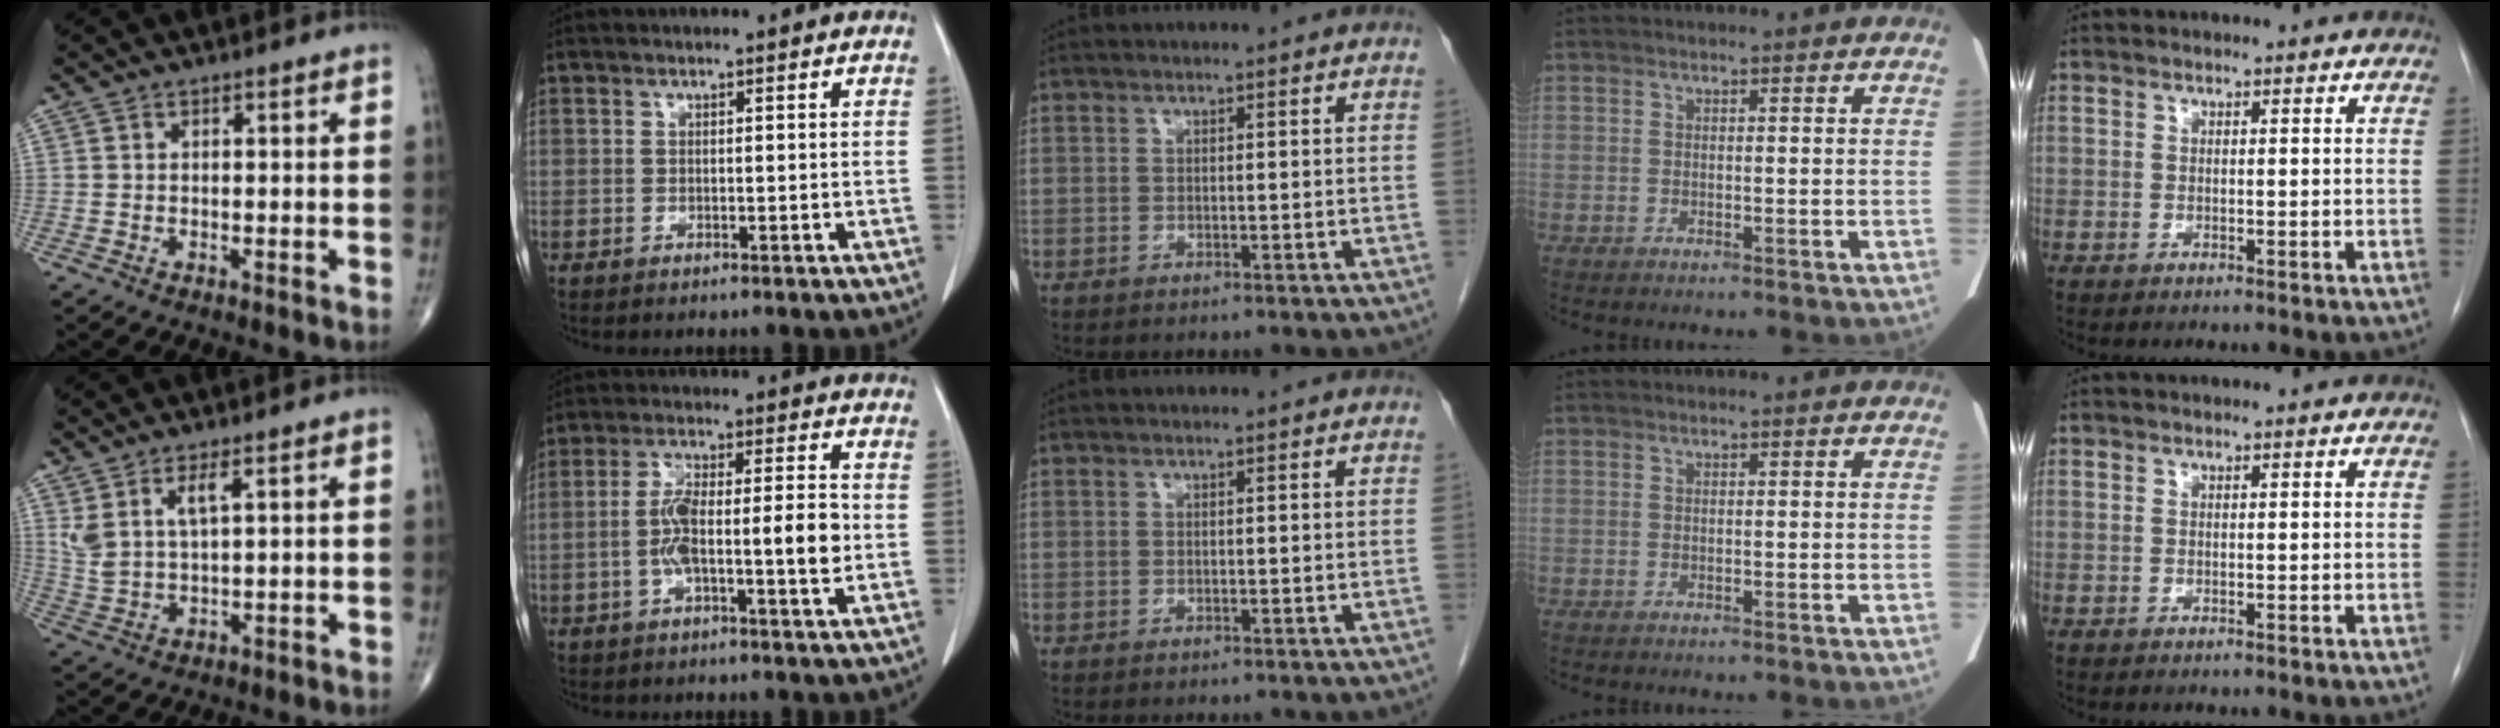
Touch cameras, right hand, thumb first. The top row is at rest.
{"thumb": {"total": 5.6, "force": [2.8, 1.5, 4.6], "torque": [-0.104, -0.018, 0.066]}, "index": {"total": 9.7, "force": [-1.5, 1.7, 9.5], "torque": [-0.170, 0.016, -0.028]}}